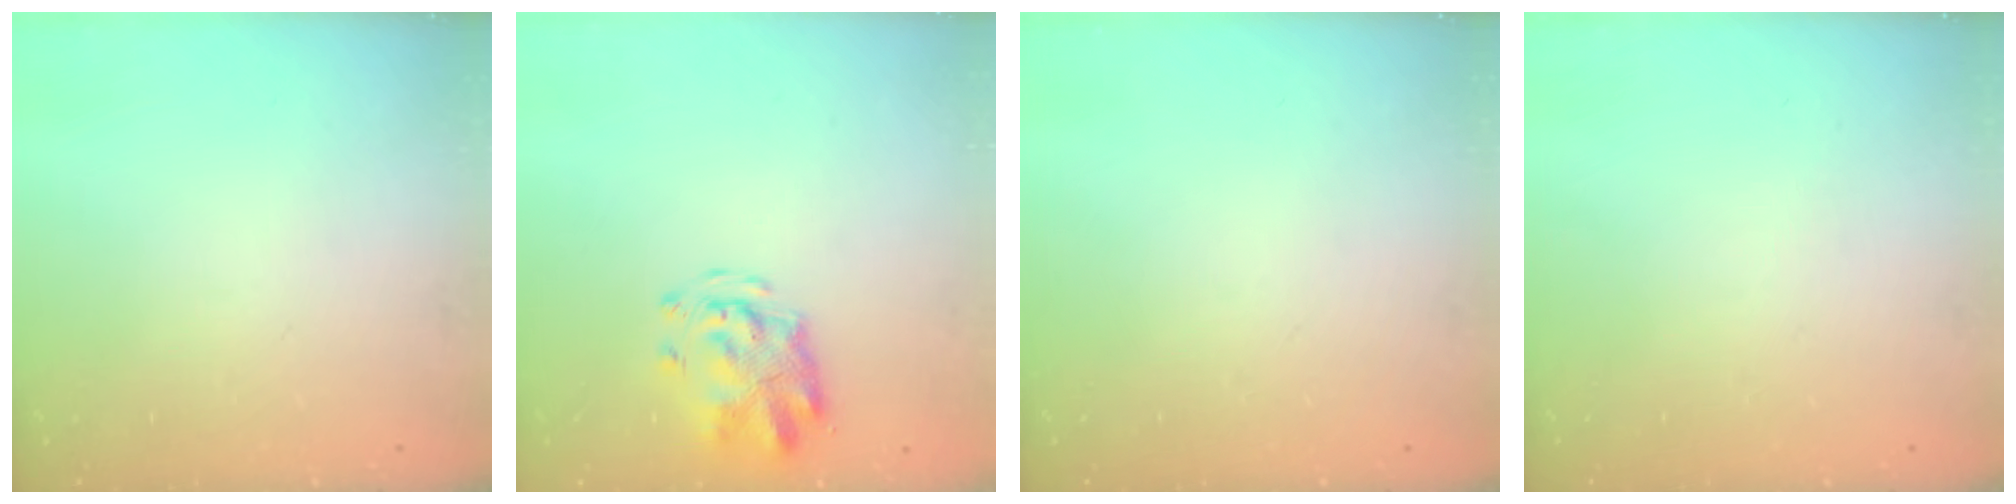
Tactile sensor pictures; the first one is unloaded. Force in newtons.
{"total": 4.3, "press": 4.2, "slide": 1.1}
{"total": 0.0}
{"total": 0.0}